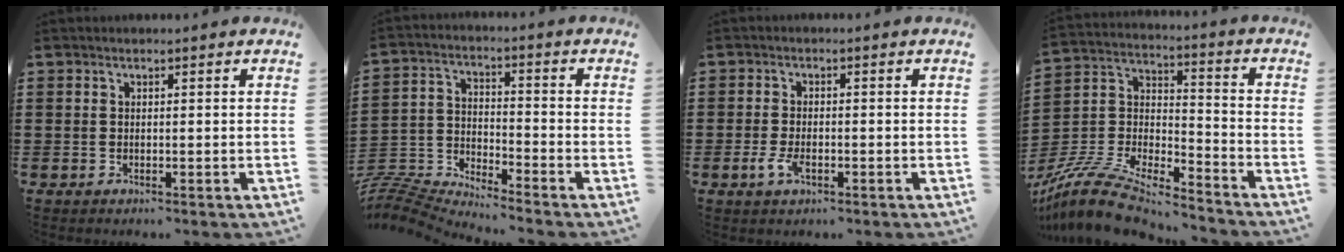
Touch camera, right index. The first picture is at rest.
{"total": 6.8, "force": [-6.8, -0.1, 0.4], "torque": [-0.035, -0.009, -0.148]}
{"total": 3.0, "force": [-1.2, 1.4, 2.3], "torque": [-0.057, -0.005, -0.025]}
{"total": 10.5, "force": [-9.6, 2.1, 3.7], "torque": [-0.088, 0.007, -0.195]}